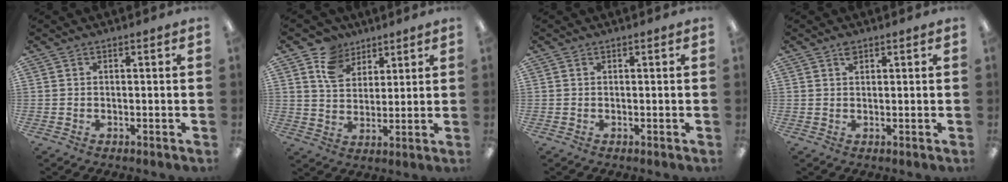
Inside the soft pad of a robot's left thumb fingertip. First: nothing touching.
{"total": 9.2, "force": [6.0, 6.5, 2.7], "torque": [-0.059, -0.021, 0.115]}
{"total": 0.0}
{"total": 1.7, "force": [1.2, 0.8, 0.9], "torque": [-0.012, -0.004, 0.020]}